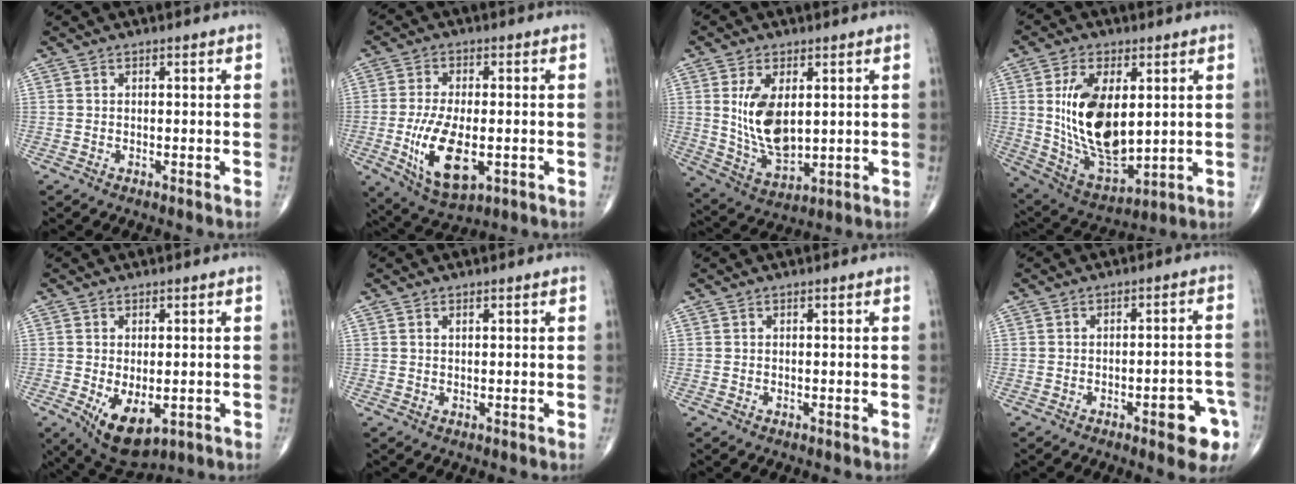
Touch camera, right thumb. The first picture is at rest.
{"total": 12.5, "force": [-2.8, 5.8, 10.7], "torque": [-0.201, -0.012, -0.038]}
{"total": 11.4, "force": [2.0, 6.2, 9.4], "torque": [-0.160, -0.020, 0.052]}
{"total": 17.8, "force": [2.5, 9.3, 15.0], "torque": [-0.259, -0.021, 0.064]}
{"total": 8.5, "force": [-2.3, 4.4, 6.9], "torque": [-0.102, -0.015, -0.020]}
{"total": 0.6, "force": [0.3, 0.2, 0.4], "torque": [-0.008, 0.002, 0.007]}
{"total": 0.0}
{"total": 8.1, "force": [-4.0, 2.6, 6.6], "torque": [-0.061, 0.027, -0.045]}